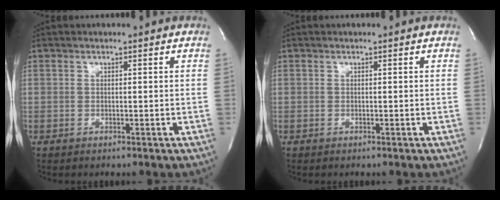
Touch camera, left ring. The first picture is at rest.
{"total": 0.0}